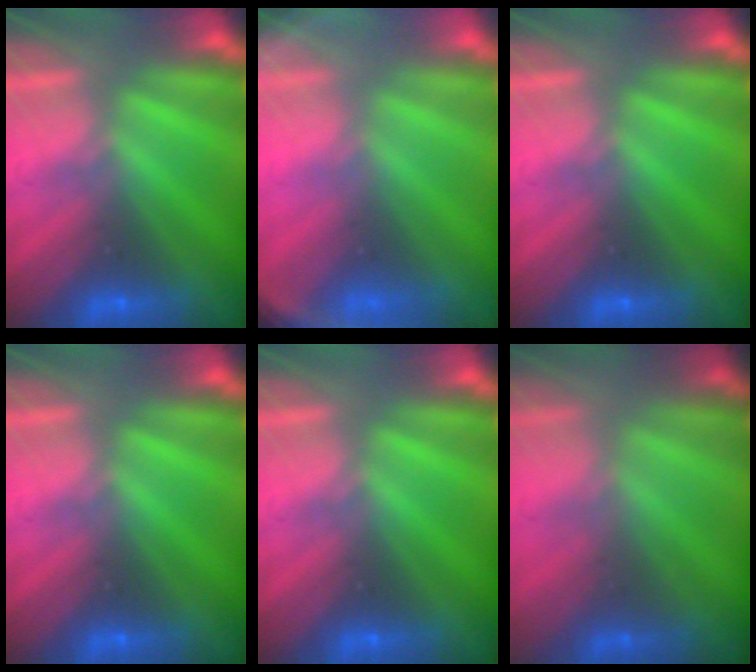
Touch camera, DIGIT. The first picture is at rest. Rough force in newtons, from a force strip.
{"total": 3.5}
{"total": 0.0}
{"total": 0.0}
{"total": 0.0}
{"total": 1.8}